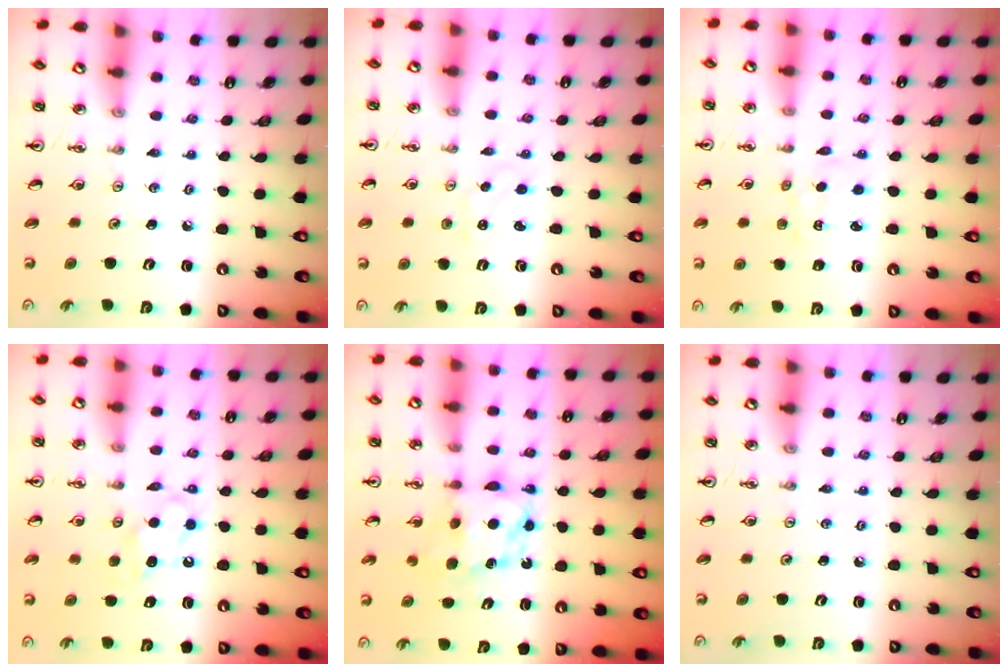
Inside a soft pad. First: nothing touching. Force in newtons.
{"total": 0.0}
{"total": 2.9, "press": 2.8, "slide": 0.4}
{"total": 5.9, "press": 5.8, "slide": 0.7}
{"total": 7.2, "press": 7.2, "slide": 0.3}
{"total": 0.0}